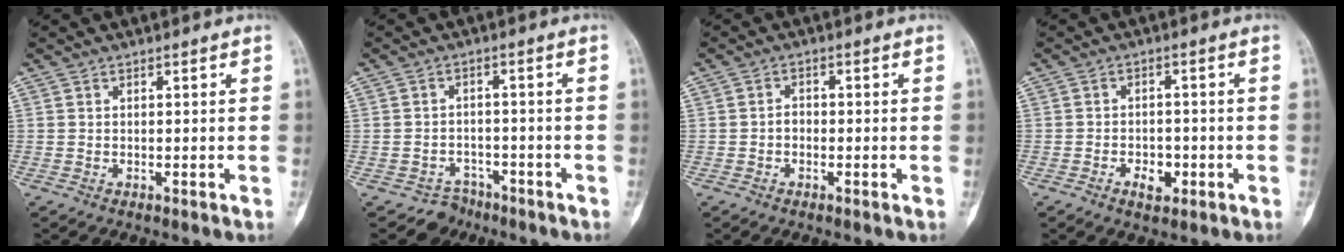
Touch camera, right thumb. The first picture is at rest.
{"total": 3.8, "force": [-2.7, 2.6, -0.6], "torque": [0.020, 0.027, -0.042]}
{"total": 1.7, "force": [-0.7, 1.2, 1.0], "torque": [-0.012, 0.010, -0.016]}
{"total": 4.0, "force": [-1.8, 2.5, 2.5], "torque": [-0.025, 0.011, -0.028]}